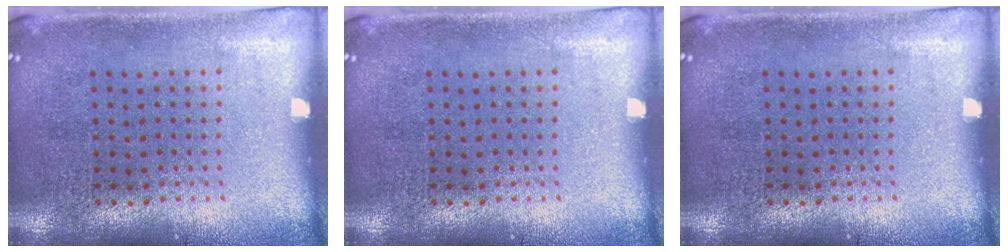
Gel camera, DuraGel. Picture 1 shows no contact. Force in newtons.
{"total": 0.0}
{"total": 0.0}